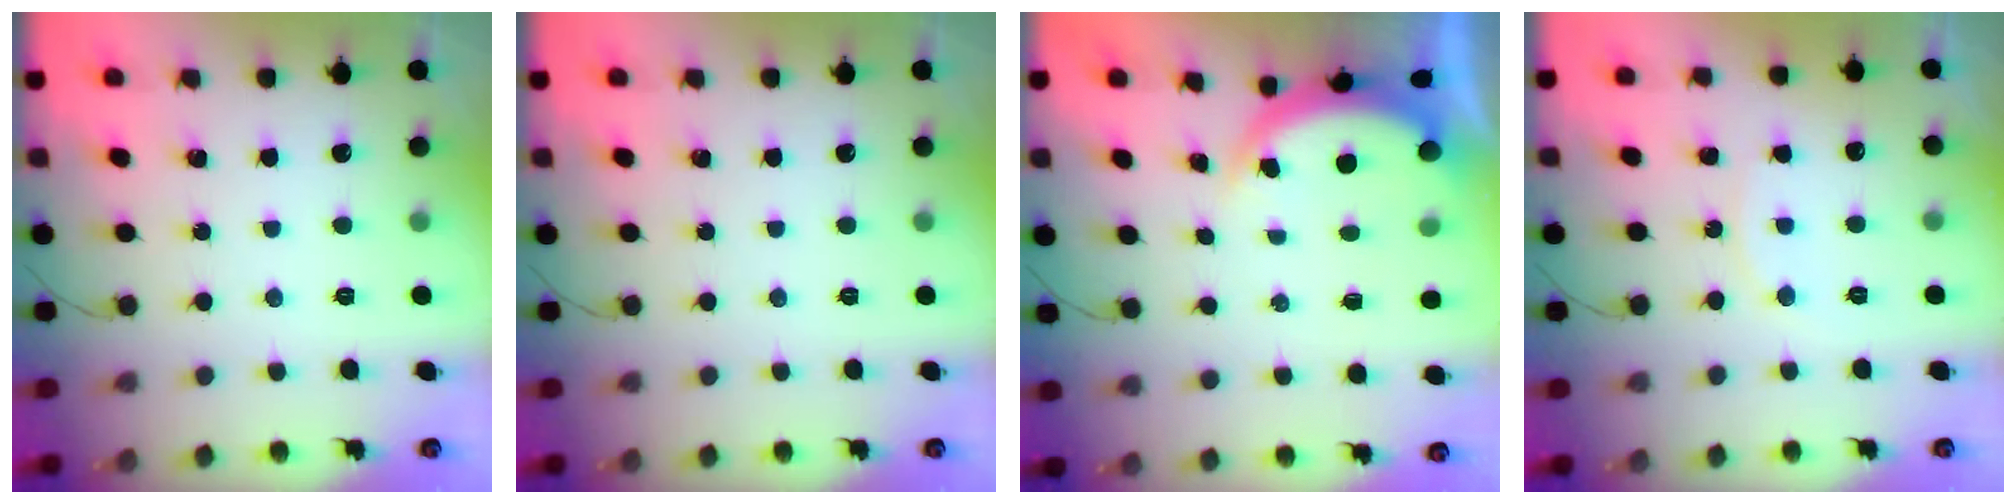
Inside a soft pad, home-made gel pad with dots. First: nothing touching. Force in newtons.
{"total": 0.0}
{"total": 4.5, "press": 4.5, "slide": 0.4}
{"total": 6.6, "press": 6.6, "slide": 0.3}